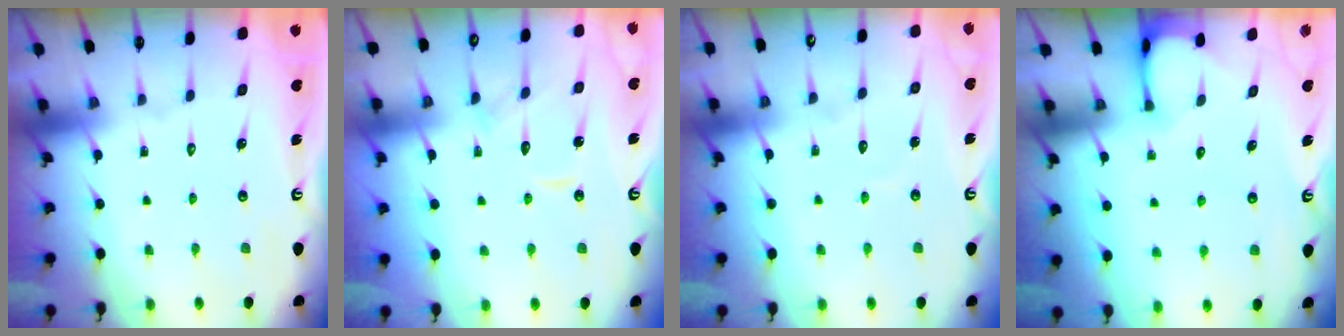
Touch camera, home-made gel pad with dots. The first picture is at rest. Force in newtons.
{"total": 10.4, "press": 10.4, "slide": 1.1}
{"total": 3.9, "press": 3.8, "slide": 0.4}
{"total": 2.3, "press": 2.3, "slide": 0.4}